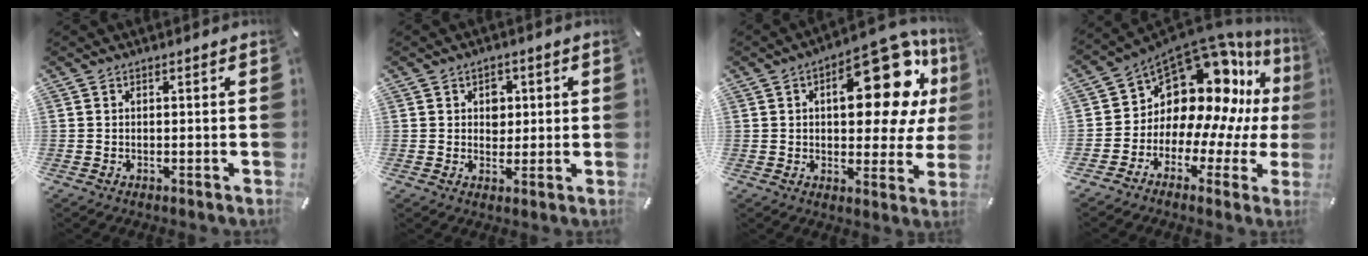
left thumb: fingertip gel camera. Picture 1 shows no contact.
{"total": 4.1, "force": [0.7, 3.7, 1.6], "torque": [-0.008, -0.004, 0.004]}
{"total": 21.3, "force": [7.3, 10.2, 17.2], "torque": [-0.215, -0.048, 0.112]}
{"total": 13.9, "force": [6.9, 9.5, 7.5], "torque": [-0.122, -0.098, 0.121]}